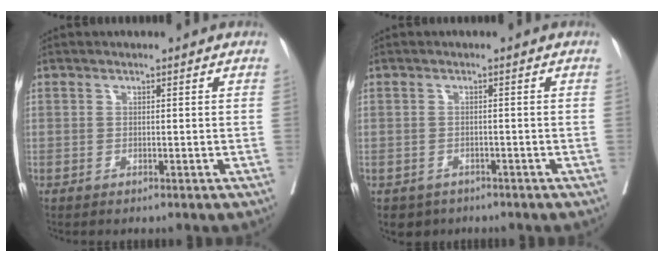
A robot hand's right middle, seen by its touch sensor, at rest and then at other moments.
{"total": 4.2, "force": [-3.0, 2.8, 0.7], "torque": [-0.011, 0.002, -0.045]}